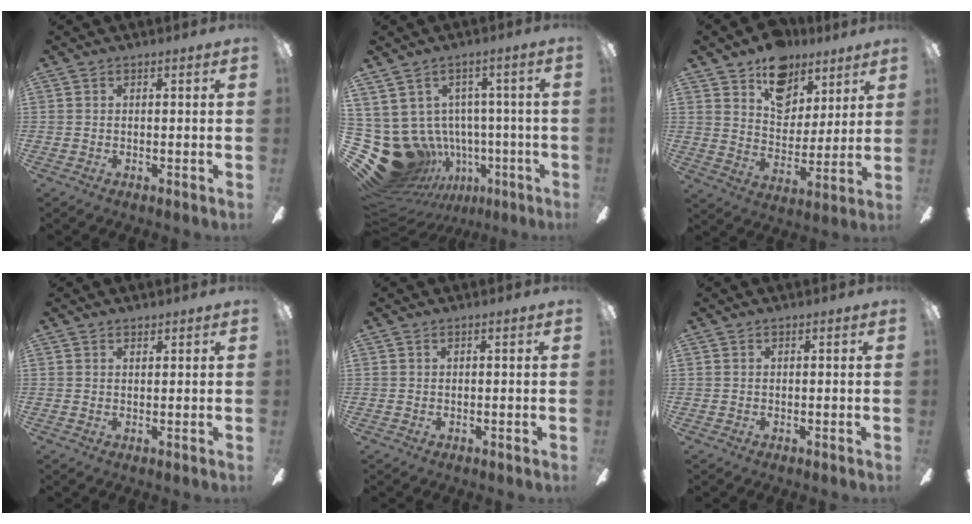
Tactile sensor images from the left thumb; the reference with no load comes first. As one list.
[{"total": 15.9, "force": [-4.2, 13.6, 7.2], "torque": [-0.190, -0.002, -0.032]}, {"total": 13.8, "force": [9.6, 8.9, 4.5], "torque": [-0.063, -0.061, 0.179]}, {"total": 1.1, "force": [0.9, 0.4, 0.3], "torque": [0.002, -0.003, 0.016]}, {"total": 0.0}, {"total": 0.0}]